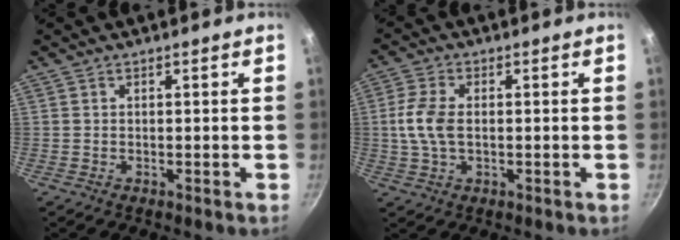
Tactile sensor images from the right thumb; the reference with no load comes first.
{"total": 6.9, "force": [0.1, 4.1, 5.6], "torque": [-0.119, 0.009, 0.000]}